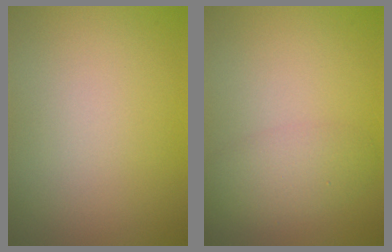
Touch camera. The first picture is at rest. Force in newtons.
{"total": 2.8, "press": 2.8, "slide": 0.0}